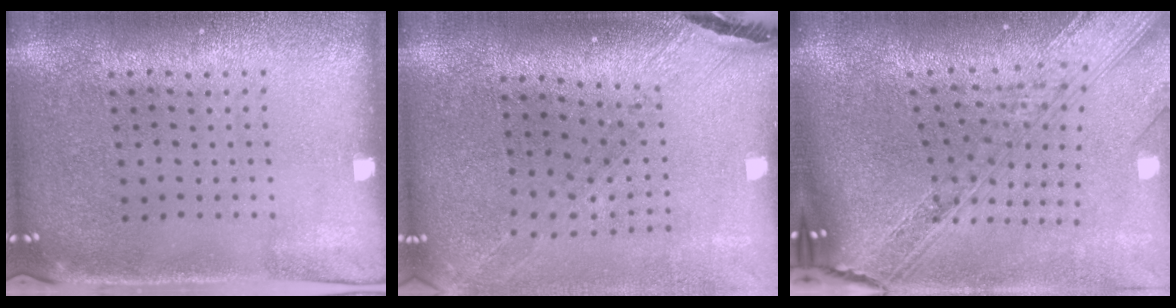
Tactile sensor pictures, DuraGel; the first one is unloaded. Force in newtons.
{"total": 1.5, "press": 1.5, "slide": 0.4}
{"total": 4.0, "press": 2.9, "slide": 2.8}